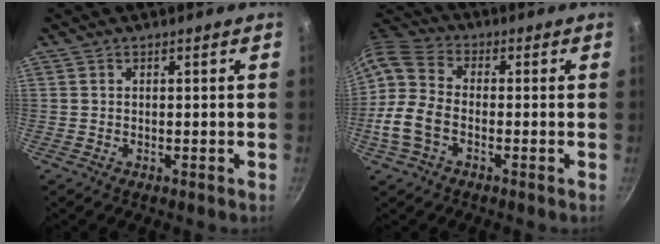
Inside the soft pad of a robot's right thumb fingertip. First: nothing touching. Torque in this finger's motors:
{"motor_torque": [0.30, 1.83, 1.47, -0.73, 0.31]}